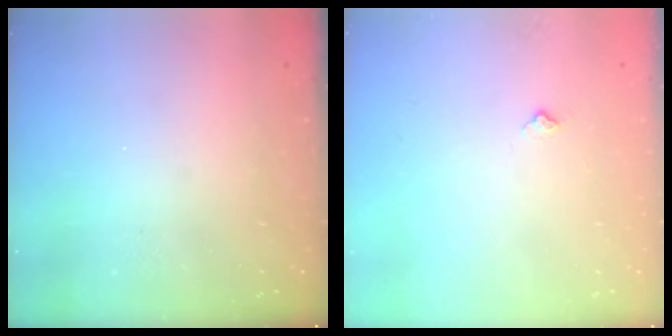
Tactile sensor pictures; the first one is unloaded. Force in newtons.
{"total": 3.1, "press": 3.1, "slide": 0.4}